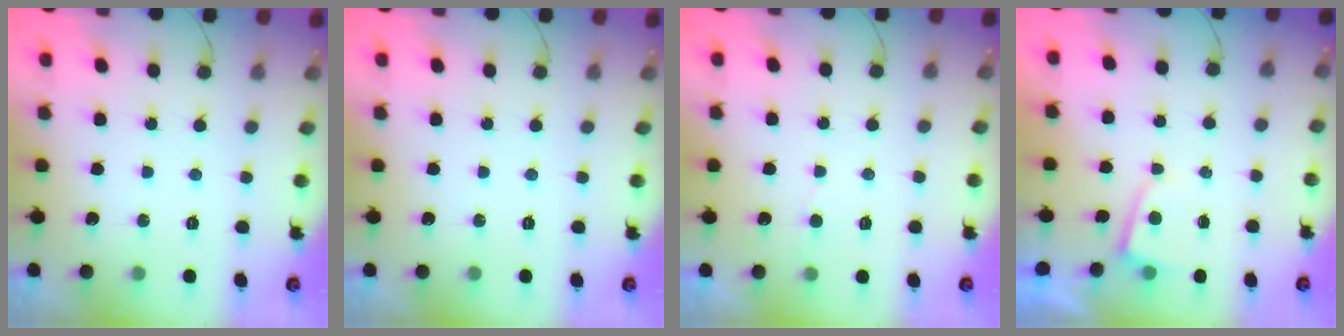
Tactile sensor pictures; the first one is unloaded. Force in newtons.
{"total": 0.0}
{"total": 2.0, "press": 2.0, "slide": 0.1}
{"total": 2.3, "press": 2.3, "slide": 0.2}